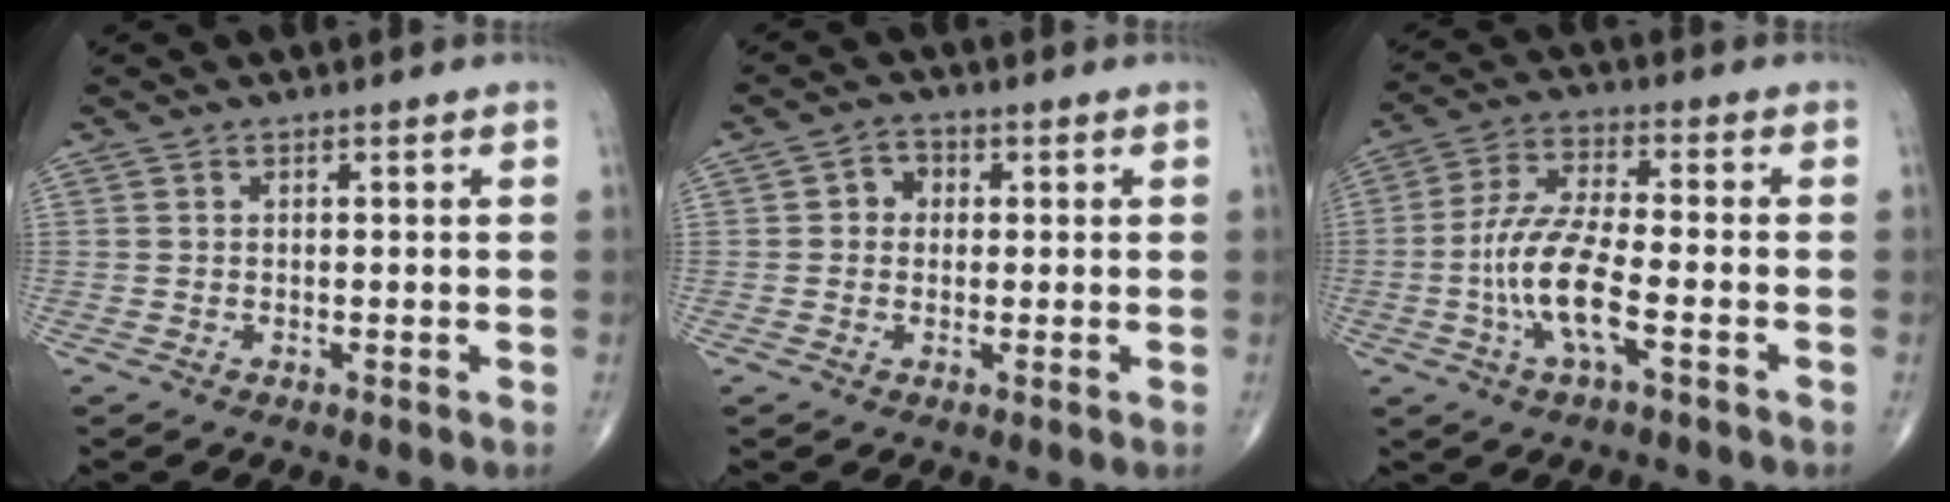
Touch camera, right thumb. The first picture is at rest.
{"total": 3.4, "force": [0.4, 3.0, 1.6], "torque": [-0.004, 0.009, -0.002]}
{"total": 11.1, "force": [-3.2, 3.2, 10.1], "torque": [-0.220, 0.023, -0.064]}